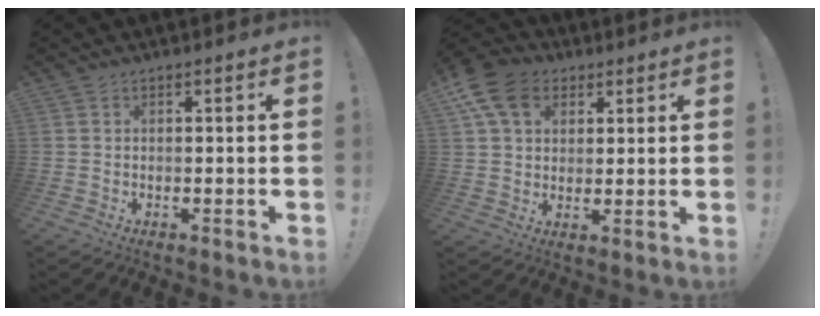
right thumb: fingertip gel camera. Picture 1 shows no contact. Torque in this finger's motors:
{"motor_torque": [1.14, 1.26, 0.21, 0.11, 0.28]}